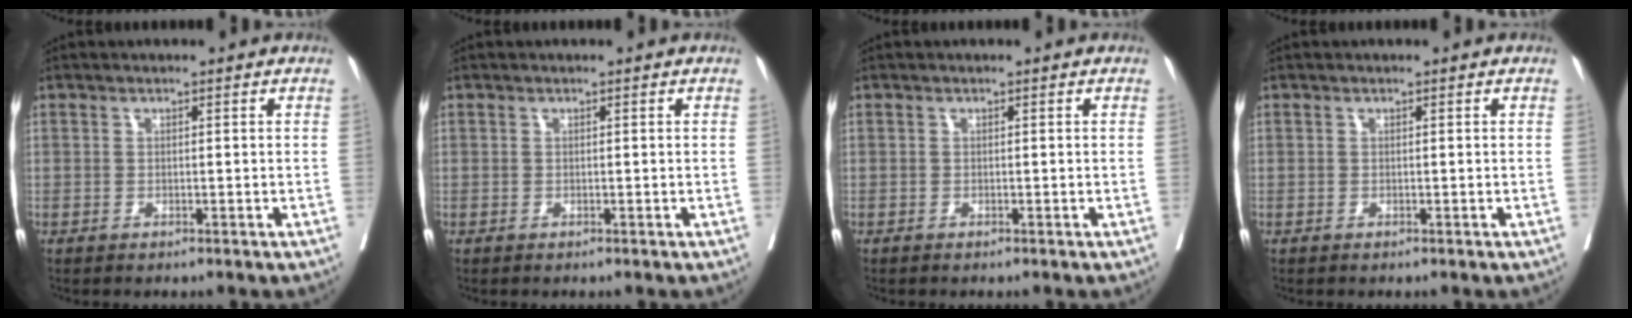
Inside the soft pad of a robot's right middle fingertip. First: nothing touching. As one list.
[{"total": 0.0}, {"total": 0.0}, {"total": 0.0}]